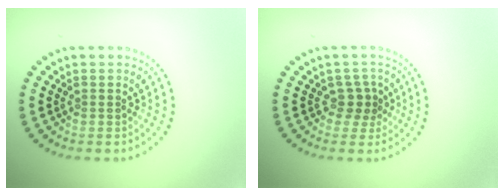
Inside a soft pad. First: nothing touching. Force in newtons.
{"total": 1.5, "press": 1.2, "slide": 0.9}